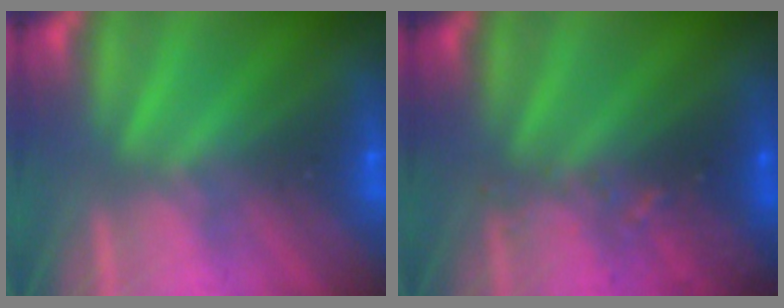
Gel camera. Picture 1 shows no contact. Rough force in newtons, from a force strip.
{"total": 2.9}